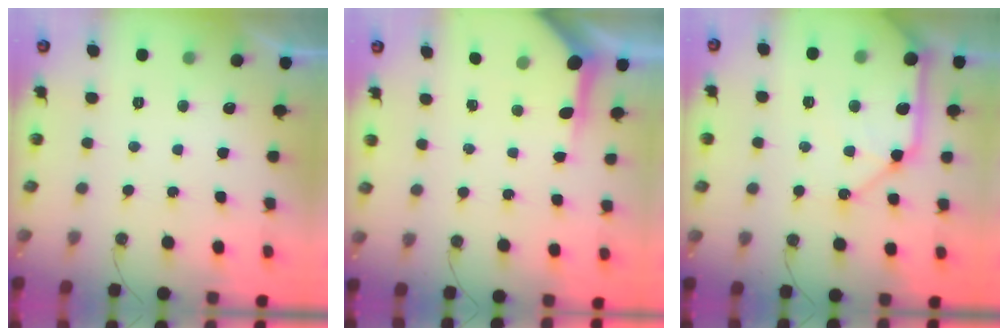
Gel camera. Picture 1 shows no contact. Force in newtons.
{"total": 5.0, "press": 5.0, "slide": 0.1}
{"total": 16.6, "press": 16.5, "slide": 2.3}